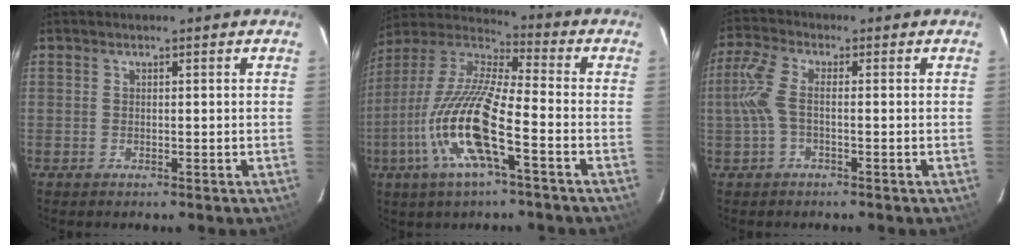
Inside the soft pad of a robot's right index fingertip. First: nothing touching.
{"total": 17.0, "force": [-6.4, 3.1, 15.5], "torque": [-0.316, -0.016, -0.134]}
{"total": 5.5, "force": [-0.7, 1.7, 5.1], "torque": [-0.123, 0.010, -0.014]}